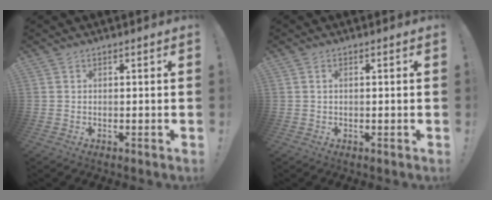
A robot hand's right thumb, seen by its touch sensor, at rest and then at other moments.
{"total": 0.9, "force": [0.1, 0.1, 0.8], "torque": [-0.020, 0.002, 0.002]}